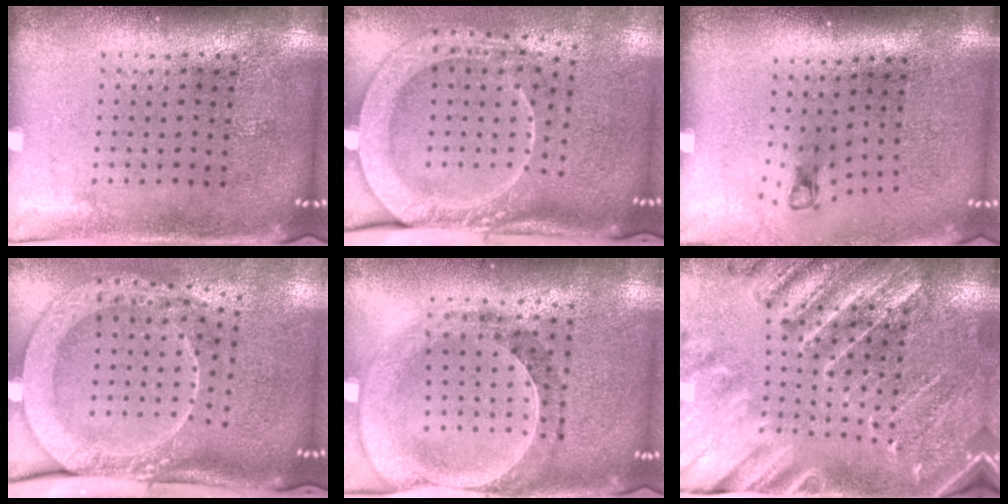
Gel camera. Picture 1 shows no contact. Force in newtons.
{"total": 2.8, "press": 2.1, "slide": 1.9}
{"total": 0.8, "press": 0.4, "slide": 0.7}
{"total": 3.0, "press": 2.1, "slide": 2.1}
{"total": 0.8, "press": 0.7, "slide": 0.3}
{"total": 3.2, "press": 3.0, "slide": 1.1}